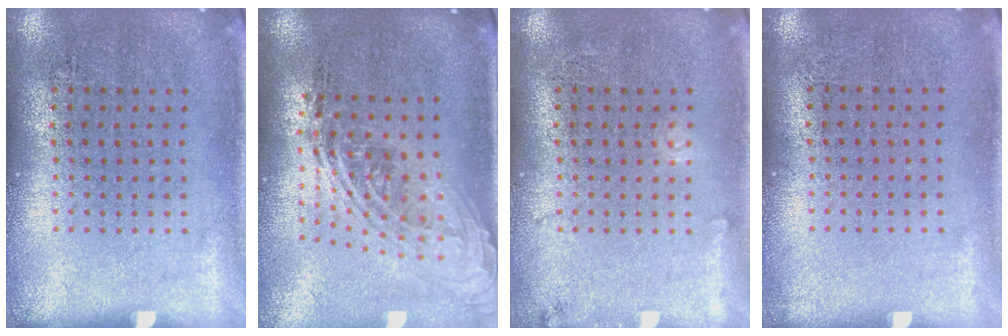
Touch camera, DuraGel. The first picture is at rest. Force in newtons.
{"total": 2.1, "press": 1.5, "slide": 1.4}
{"total": 1.2, "press": 1.2, "slide": 0.1}
{"total": 0.0}